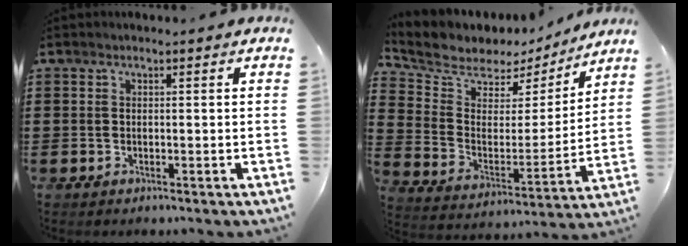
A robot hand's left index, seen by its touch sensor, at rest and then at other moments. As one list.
[{"total": 6.2, "force": [5.3, 3.1, 0.4], "torque": [-0.052, -0.036, 0.089]}]